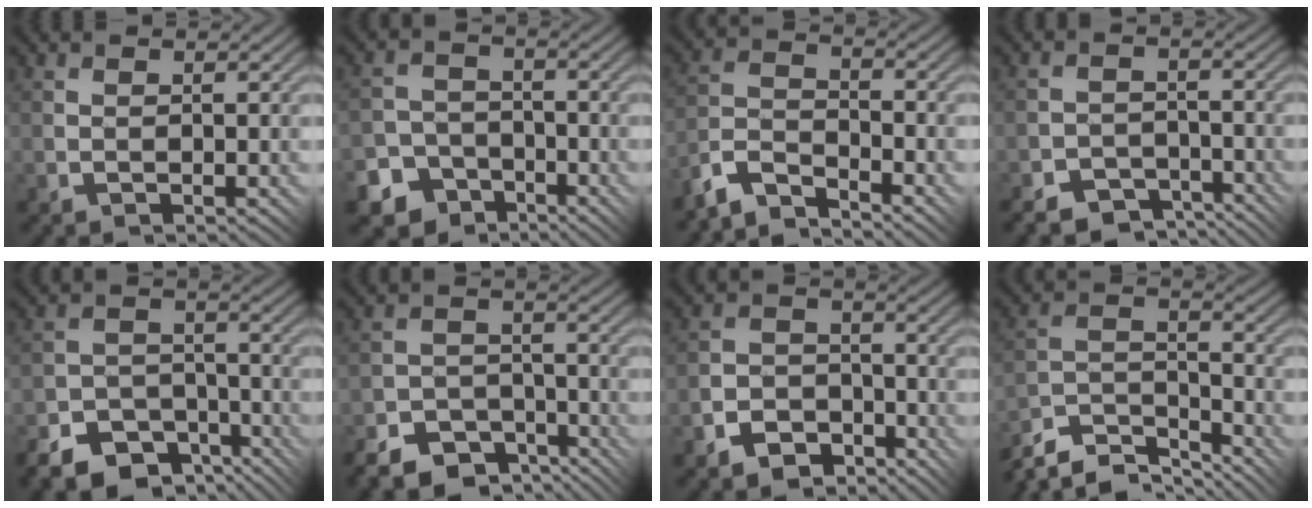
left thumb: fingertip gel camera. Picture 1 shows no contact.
{"total": 8.7, "force": [-5.9, 6.2, 1.4], "torque": [-0.035, -0.018, -0.115]}
{"total": 6.1, "force": [-5.5, 1.5, 2.2], "torque": [-0.046, 0.004, -0.125]}
{"total": 5.8, "force": [-5.0, 2.6, 1.5], "torque": [-0.024, -0.001, -0.082]}
{"total": 10.6, "force": [-7.8, 6.0, 3.9], "torque": [-0.080, -0.008, -0.122]}
{"total": 9.3, "force": [-7.3, 4.8, 3.2], "torque": [-0.059, -0.005, -0.113]}
{"total": 6.0, "force": [-4.5, 3.5, 2.1], "torque": [-0.043, -0.004, -0.087]}
{"total": 10.2, "force": [-9.1, 2.6, 3.9], "torque": [-0.085, 0.010, -0.171]}